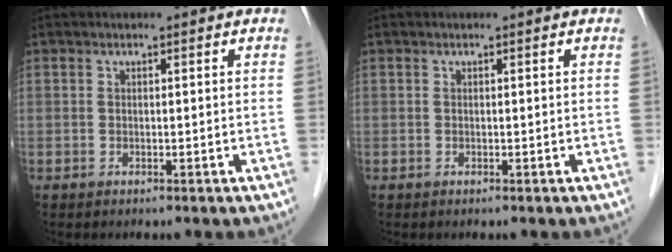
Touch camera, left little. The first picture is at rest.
{"total": 0.0}